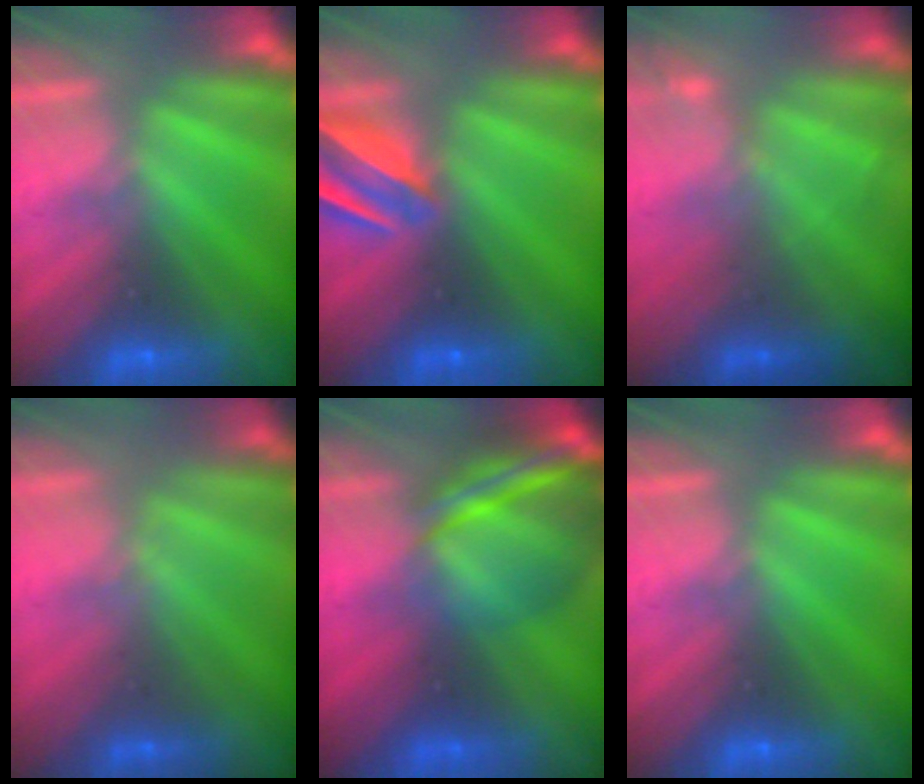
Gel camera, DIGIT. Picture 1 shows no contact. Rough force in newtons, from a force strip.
{"total": 8.5}
{"total": 2.3}
{"total": 2.1}
{"total": 8.5}
{"total": 0.0}